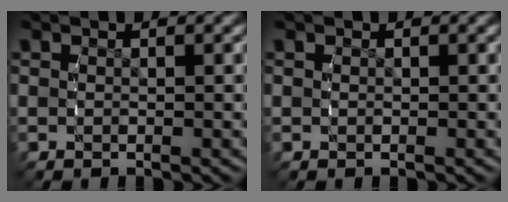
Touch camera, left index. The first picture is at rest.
{"total": 0.0}